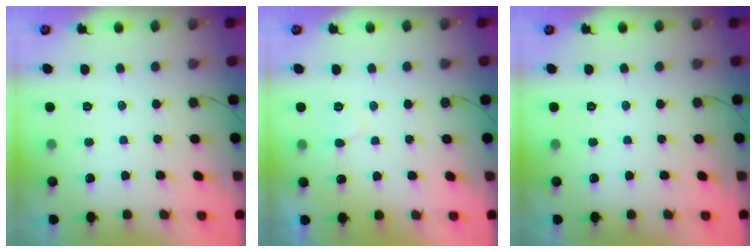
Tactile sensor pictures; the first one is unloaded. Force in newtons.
{"total": 6.3, "press": 6.3, "slide": 0.4}
{"total": 0.0}